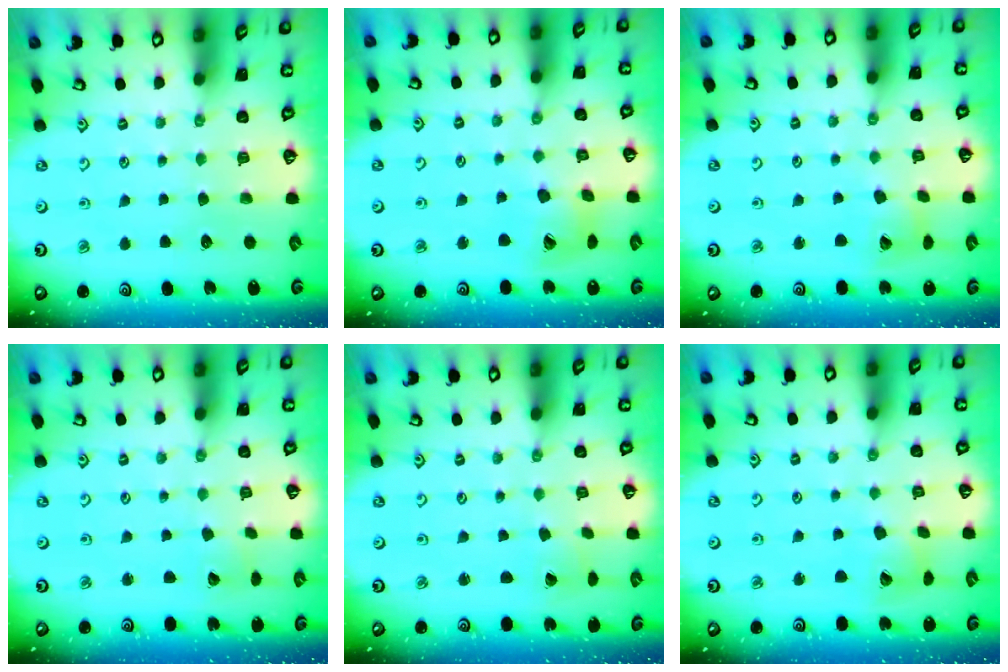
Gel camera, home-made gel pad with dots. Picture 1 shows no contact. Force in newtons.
{"total": 12.7, "press": 12.6, "slide": 1.4}
{"total": 8.1, "press": 8.1, "slide": 1.1}
{"total": 3.8, "press": 3.8, "slide": 0.4}
{"total": 1.8, "press": 1.8, "slide": 0.2}
{"total": 8.7, "press": 8.7, "slide": 1.0}